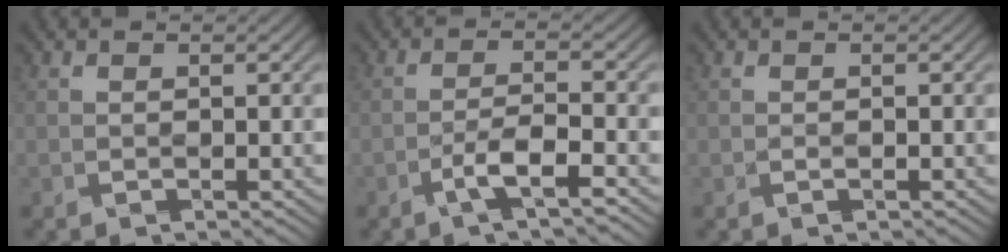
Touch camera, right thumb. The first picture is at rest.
{"total": 3.9, "force": [-2.6, 0.5, 2.8], "torque": [-0.051, 0.008, -0.056]}
{"total": 0.0}